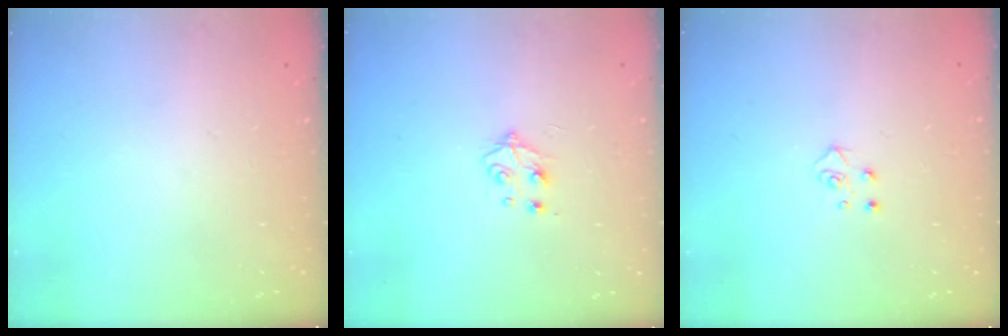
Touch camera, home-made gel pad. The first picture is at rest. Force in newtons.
{"total": 4.9, "press": 4.9, "slide": 0.7}
{"total": 3.9, "press": 3.9, "slide": 0.4}